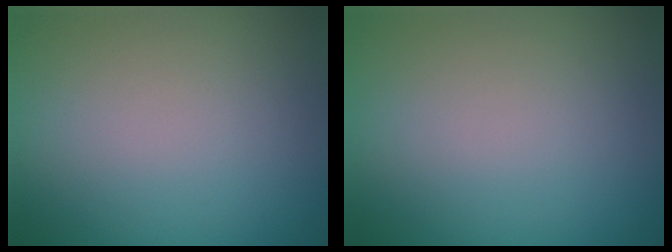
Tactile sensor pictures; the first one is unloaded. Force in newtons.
{"total": 0.0}